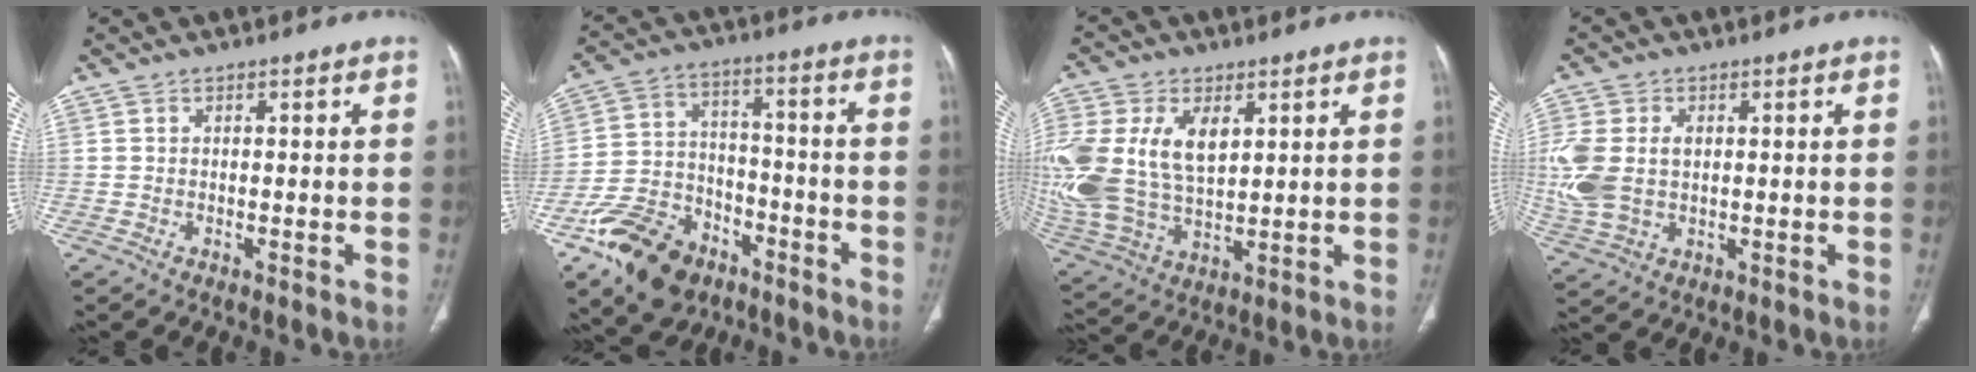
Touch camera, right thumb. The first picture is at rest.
{"total": 16.6, "force": [-9.8, 10.7, 8.1], "torque": [-0.120, 0.062, -0.169]}
{"total": 21.7, "force": [4.7, 13.2, 16.5], "torque": [-0.384, -0.003, 0.098]}
{"total": 11.5, "force": [0.9, 7.9, 8.3], "torque": [-0.203, 0.006, 0.029]}